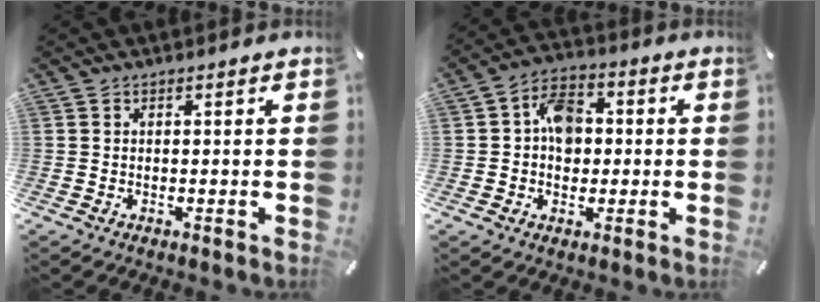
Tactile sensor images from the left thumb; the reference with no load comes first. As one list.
[{"total": 8.0, "force": [0.2, 6.4, 4.7], "torque": [-0.069, 0.011, 0.005]}]